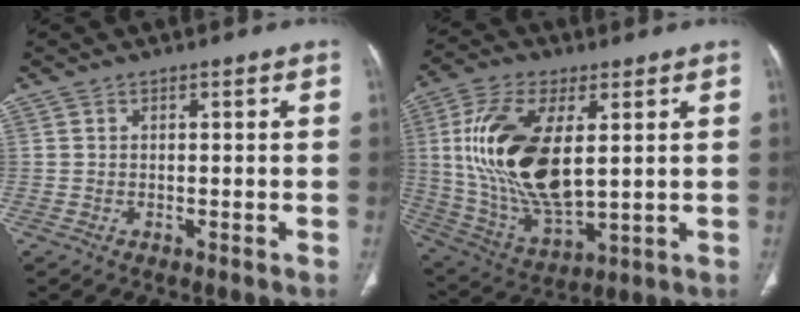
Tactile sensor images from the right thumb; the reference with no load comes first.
{"total": 21.1, "force": [3.5, 10.2, 18.1], "torque": [-0.360, -0.021, 0.074]}